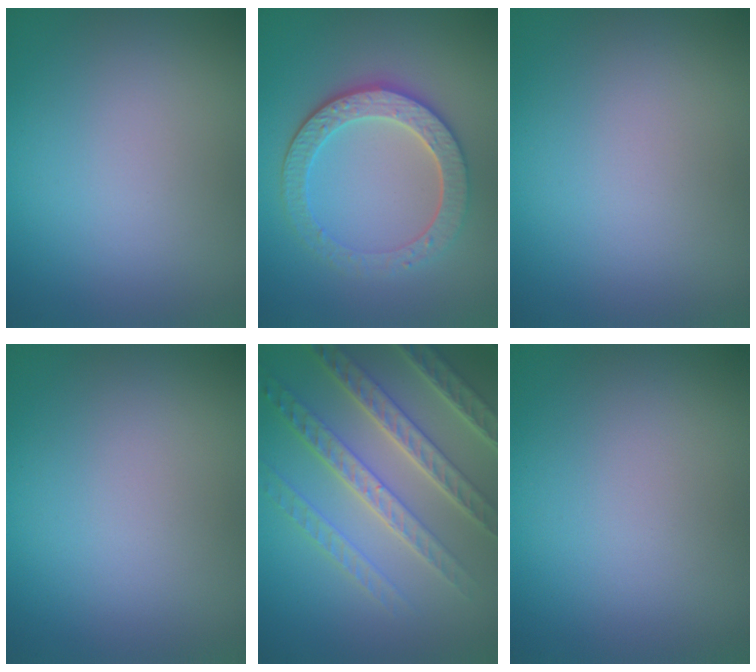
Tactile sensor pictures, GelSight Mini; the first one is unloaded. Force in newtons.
{"total": 4.6, "press": 4.0, "slide": 2.2}
{"total": 0.0}
{"total": 0.0}
{"total": 7.2, "press": 5.5, "slide": 4.6}
{"total": 0.0}